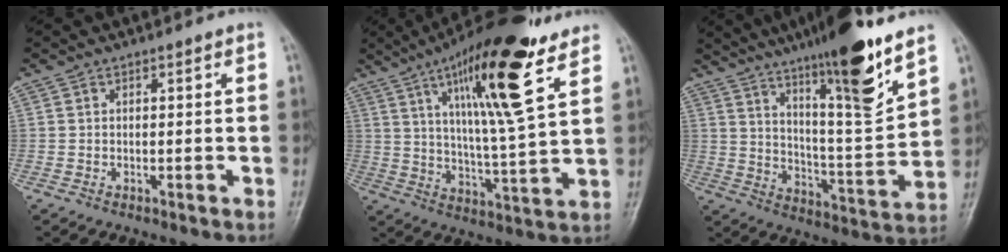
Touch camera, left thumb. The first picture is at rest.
{"total": 19.6, "force": [10.3, 3.4, 16.3], "torque": [-0.254, -0.045, 0.169]}
{"total": 19.2, "force": [12.7, 2.2, 14.2], "torque": [-0.202, -0.073, 0.208]}